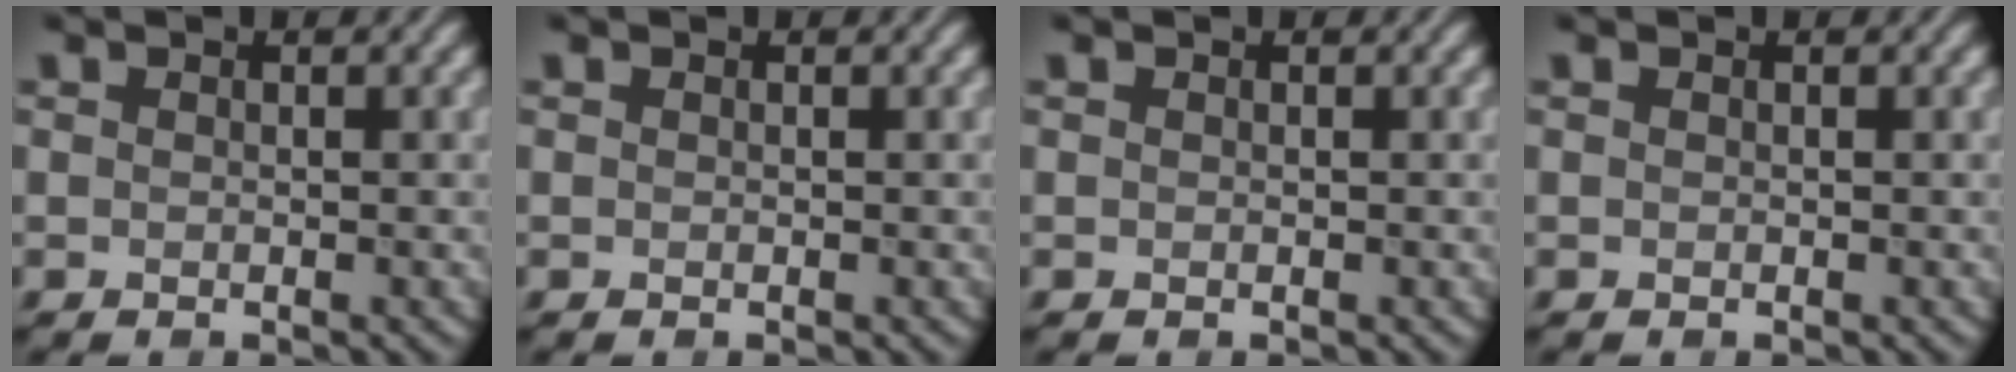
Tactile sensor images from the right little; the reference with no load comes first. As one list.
[{"total": 0.0}, {"total": 0.0}, {"total": 0.0}]